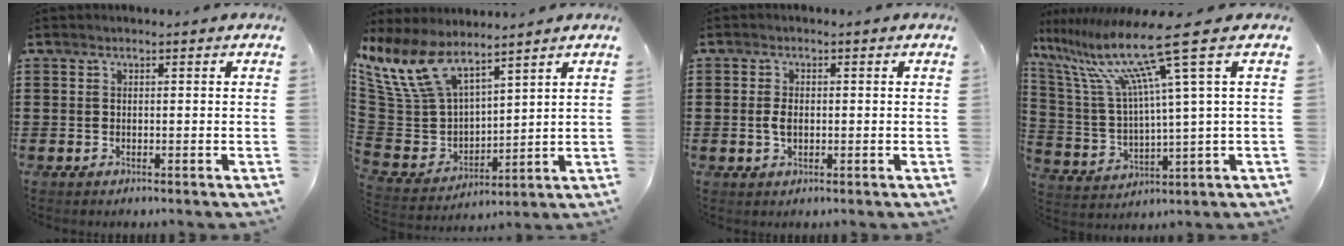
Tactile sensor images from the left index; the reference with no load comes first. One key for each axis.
{"total": 11.5, "fx": 8.5, "fy": 4.5, "fz": 6.2, "tx": -0.174, "ty": -0.050, "tz": 0.155}
{"total": 2.3, "fx": -0.1, "fy": 1.3, "fz": 1.8, "tx": -0.045, "ty": 0.002, "tz": -0.006}
{"total": 14.8, "fx": 8.3, "fy": 0.1, "fz": 12.2, "tx": -0.282, "ty": -0.038, "tz": 0.120}